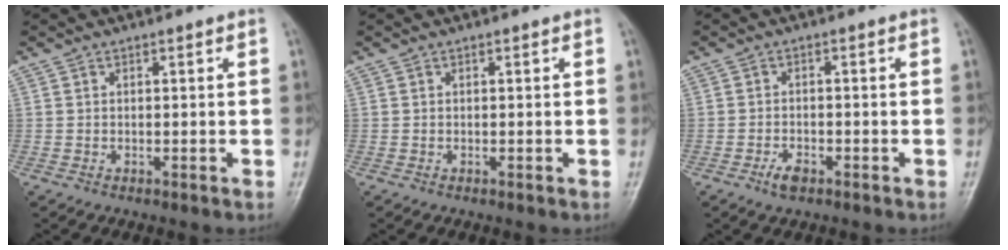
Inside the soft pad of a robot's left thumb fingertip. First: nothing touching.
{"total": 0.0}
{"total": 2.6, "force": [-1.8, 1.2, 1.4], "torque": [-0.030, 0.006, -0.033]}